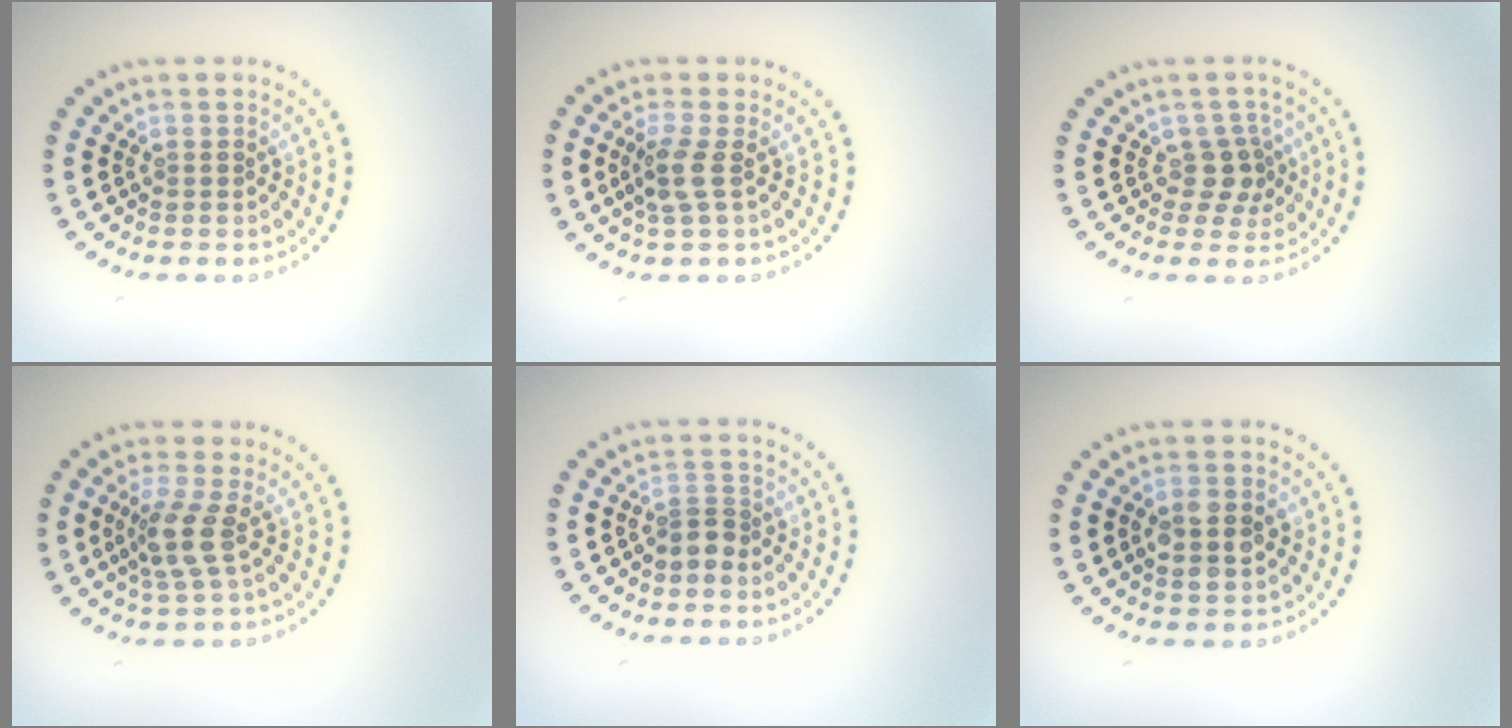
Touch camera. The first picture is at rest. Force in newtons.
{"total": 2.1, "press": 1.7, "slide": 1.2}
{"total": 2.3, "press": 1.9, "slide": 1.3}
{"total": 2.9, "press": 2.2, "slide": 1.8}
{"total": 2.0, "press": 1.6, "slide": 1.2}
{"total": 2.8, "press": 2.8, "slide": 0.2}